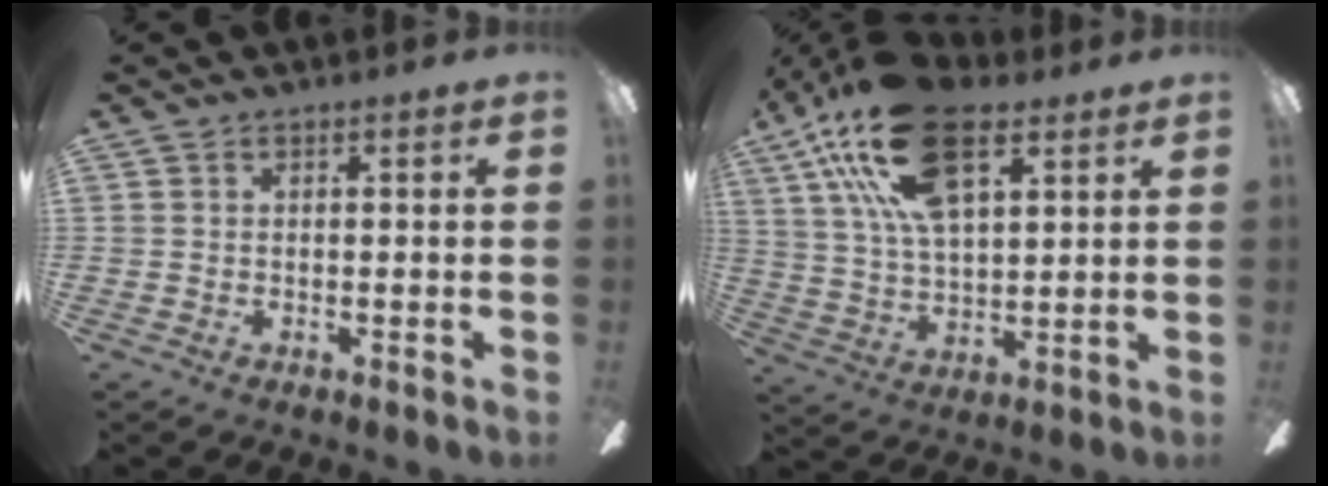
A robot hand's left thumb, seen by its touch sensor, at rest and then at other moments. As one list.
[{"total": 21.9, "force": [12.0, 10.6, 15.0], "torque": [-0.286, -0.034, 0.209]}]